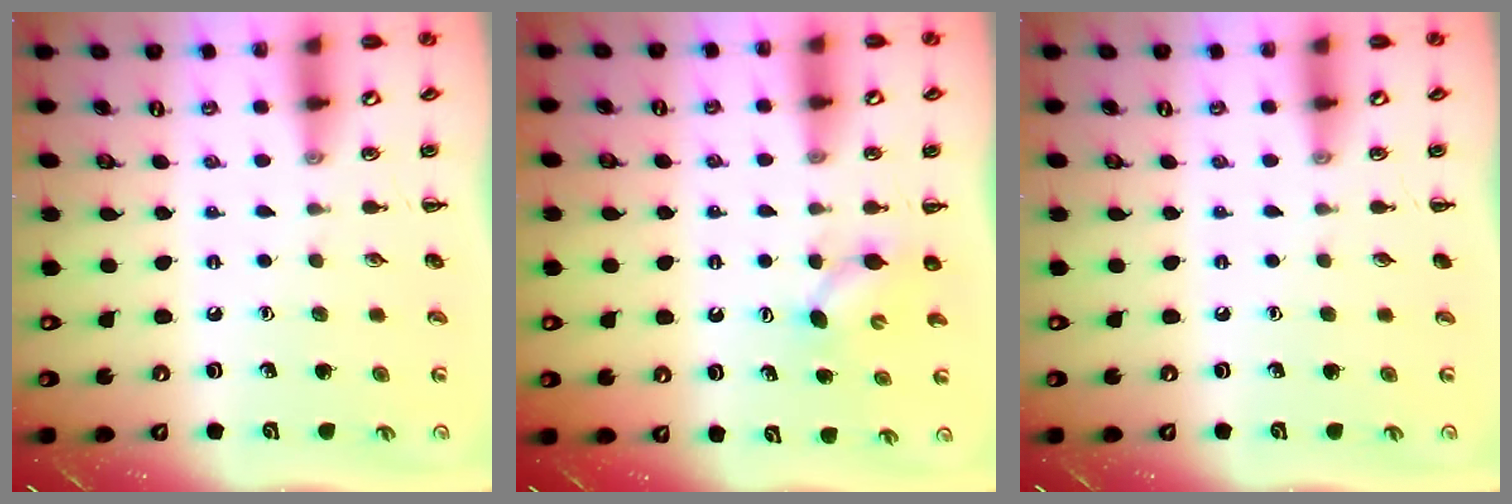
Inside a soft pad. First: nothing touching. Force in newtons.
{"total": 3.9, "press": 3.7, "slide": 1.0}
{"total": 0.0}